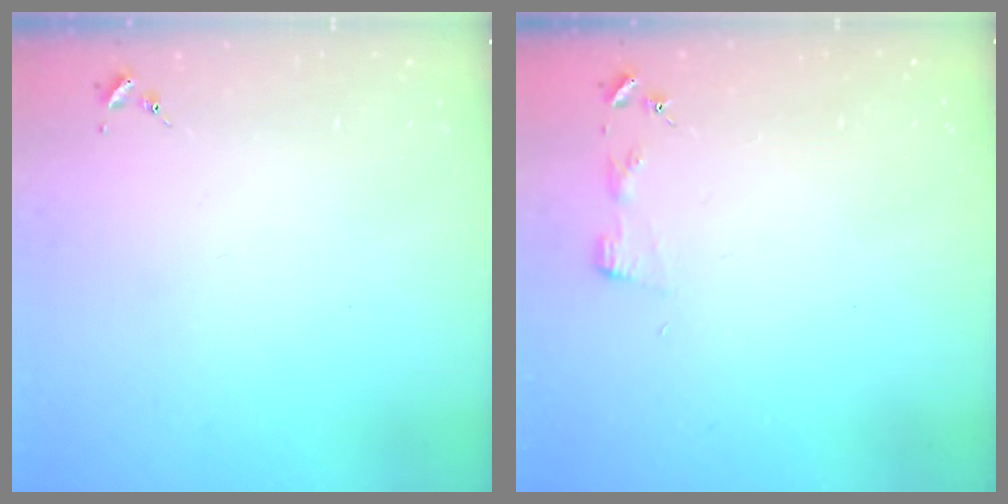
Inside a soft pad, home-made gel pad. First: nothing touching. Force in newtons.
{"total": 2.9, "press": 2.9, "slide": 0.3}